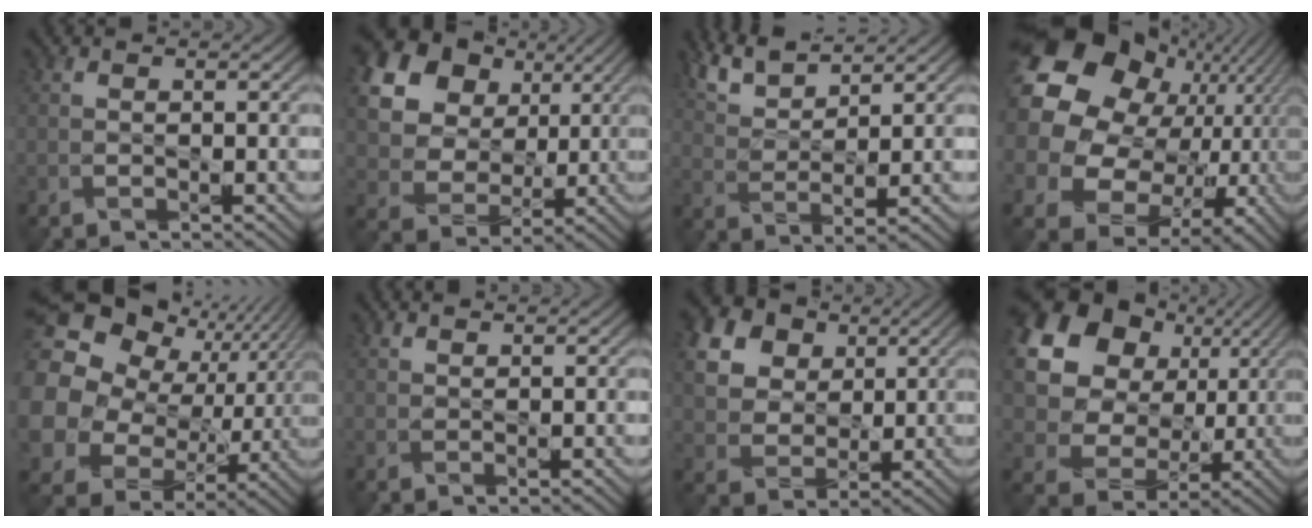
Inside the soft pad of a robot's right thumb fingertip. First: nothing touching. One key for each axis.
{"total": 19.5, "fx": 7.7, "fy": 15.4, "fz": 9.3, "tx": -0.256, "ty": 0.034, "tz": 0.171}
{"total": 7.0, "fx": 5.5, "fy": 1.5, "fz": 4.1, "tx": -0.098, "ty": 0.010, "tz": 0.118}
{"total": 23.5, "fx": 5.3, "fy": 19.5, "fz": 12.1, "tx": -0.288, "ty": -0.002, "tz": 0.087}
{"total": 22.0, "fx": 5.9, "fy": 17.9, "fz": 11.3, "tx": -0.335, "ty": 0.022, "tz": 0.120}
{"total": 1.0, "fx": 0.9, "fy": 0.1, "fz": 0.3, "tx": -0.015, "ty": 0.001, "tz": 0.021}
{"total": 18.1, "fx": 8.4, "fy": 13.9, "fz": 7.9, "tx": -0.243, "ty": 0.027, "tz": 0.176}
{"total": 15.1, "fx": 4.8, "fy": 11.7, "fz": 8.2, "tx": -0.198, "ty": 0.019, "tz": 0.087}